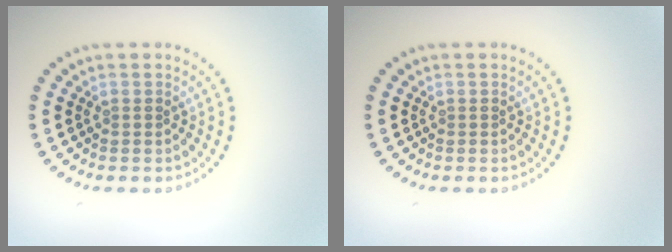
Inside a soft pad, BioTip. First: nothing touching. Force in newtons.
{"total": 0.0}